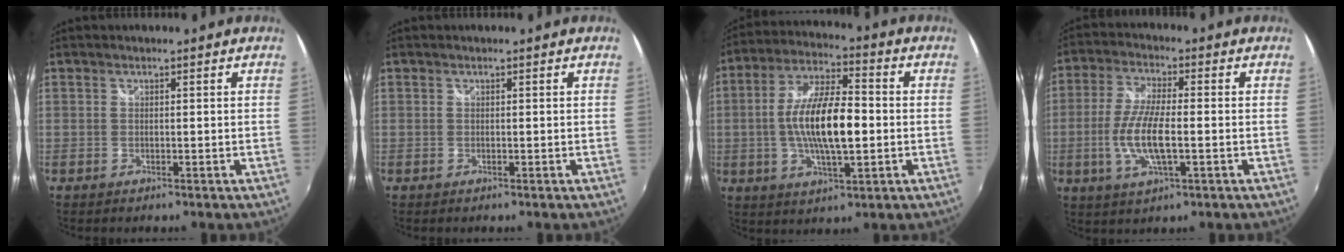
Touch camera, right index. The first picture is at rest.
{"total": 0.0}
{"total": 14.2, "force": [-1.4, 4.6, 13.4], "torque": [-0.259, 0.004, -0.026]}
{"total": 10.4, "force": [-2.0, 3.1, 9.8], "torque": [-0.203, -0.006, -0.041]}